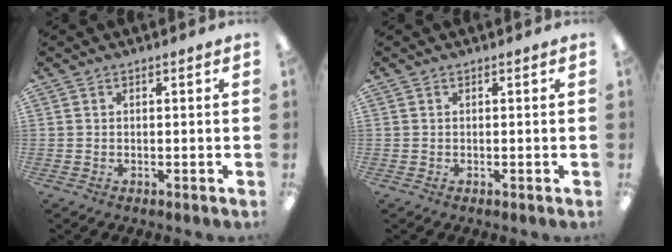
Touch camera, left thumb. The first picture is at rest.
{"total": 0.0}